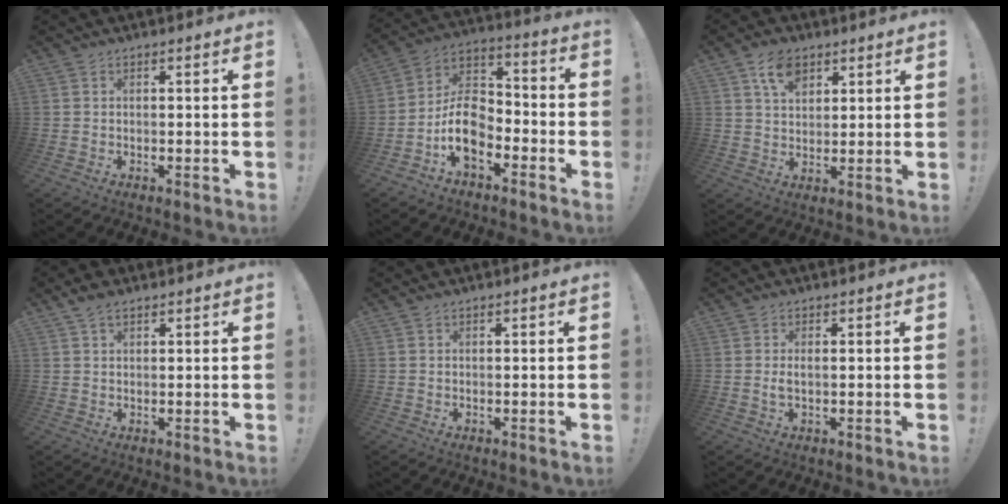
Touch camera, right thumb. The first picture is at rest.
{"total": 12.7, "force": [-6.0, 8.4, 7.5], "torque": [-0.139, 0.038, -0.104]}
{"total": 8.3, "force": [4.8, 5.2, 4.4], "torque": [-0.078, -0.009, 0.090]}
{"total": 3.5, "force": [2.4, 1.6, 1.9], "torque": [-0.032, -0.006, 0.045]}
{"total": 0.0}
{"total": 1.6, "force": [0.2, 0.4, 1.5], "torque": [-0.023, -0.003, 0.000]}